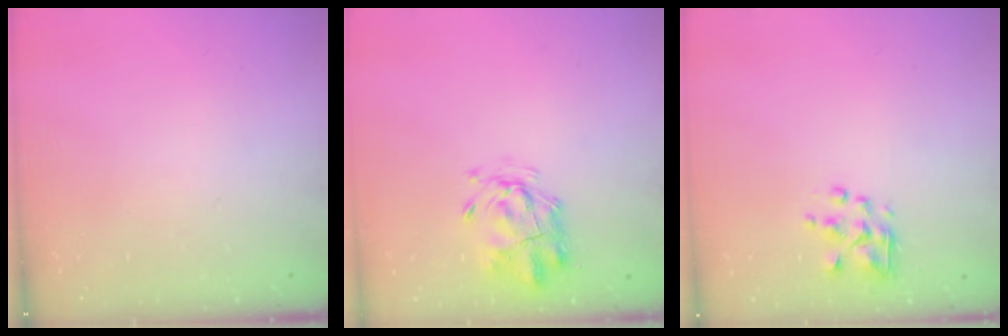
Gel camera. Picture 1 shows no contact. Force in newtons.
{"total": 3.3, "press": 3.0, "slide": 1.3}
{"total": 3.8, "press": 3.8, "slide": 0.6}